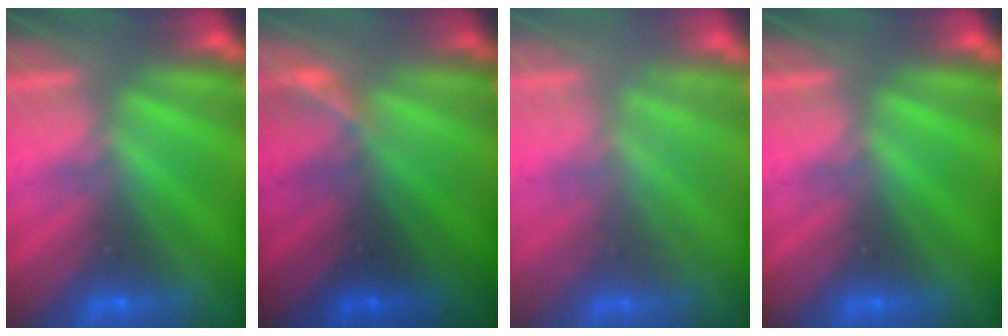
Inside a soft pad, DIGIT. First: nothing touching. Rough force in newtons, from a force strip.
{"total": 1.3}
{"total": 2.4}
{"total": 0.0}